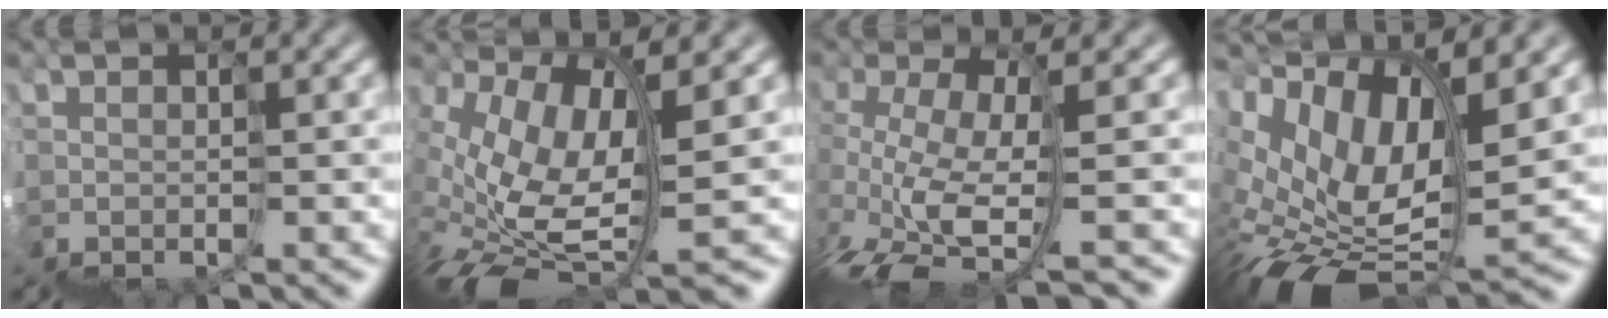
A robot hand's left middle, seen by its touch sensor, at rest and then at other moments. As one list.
[{"total": 6.1, "force": [-0.2, 2.1, 5.7], "torque": [-0.141, 0.002, 0.009]}, {"total": 4.4, "force": [-1.8, 0.6, 3.9], "torque": [-0.080, 0.005, -0.024]}, {"total": 7.2, "force": [2.0, 3.7, 5.8], "torque": [-0.123, 0.013, 0.044]}]